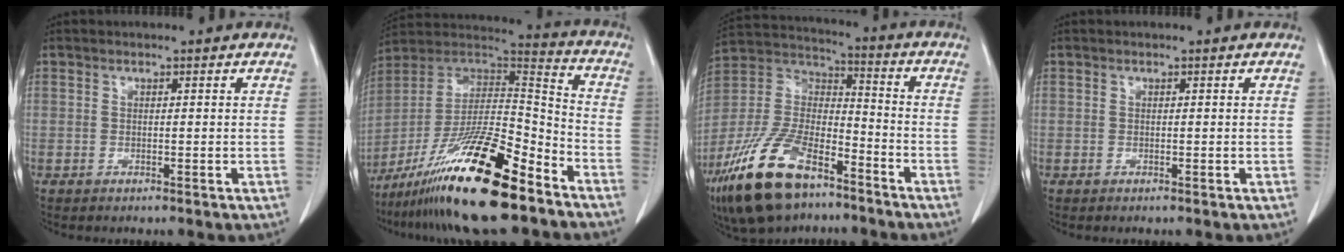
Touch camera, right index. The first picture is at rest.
{"total": 22.0, "force": [-14.7, 3.0, 16.1], "torque": [-0.284, -0.009, -0.260]}
{"total": 19.3, "force": [-12.7, 8.0, 12.0], "torque": [-0.271, -0.002, -0.236]}
{"total": 0.0}